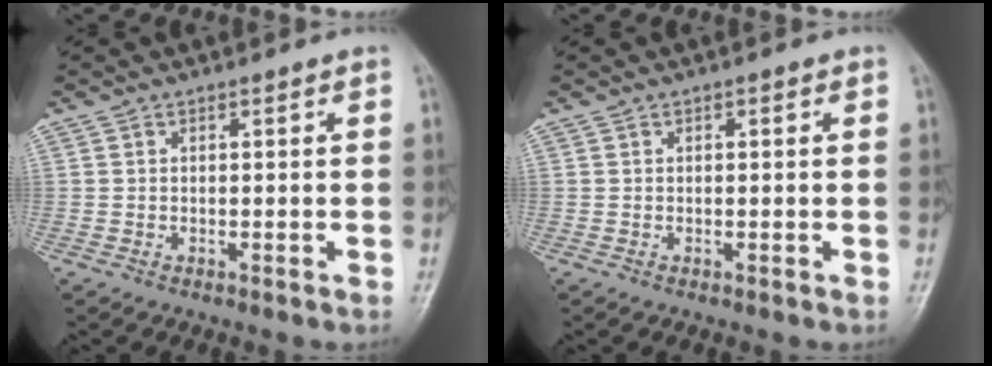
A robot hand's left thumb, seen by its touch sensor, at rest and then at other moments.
{"total": 0.6, "force": [0.2, 0.3, 0.5], "torque": [-0.004, 0.002, 0.001]}